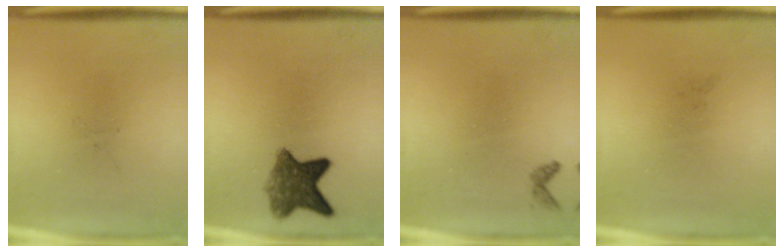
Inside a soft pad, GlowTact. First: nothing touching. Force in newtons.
{"total": 7.3}
{"total": 0.7}
{"total": 0.0}